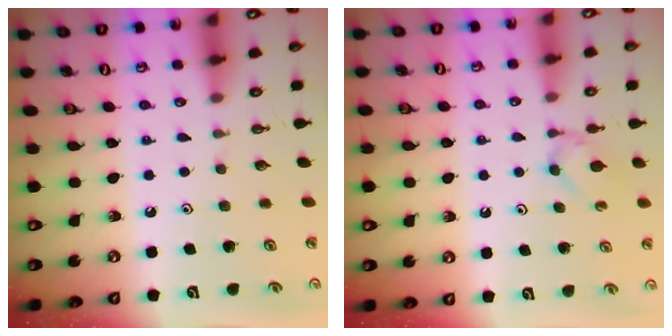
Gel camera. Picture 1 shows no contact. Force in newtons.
{"total": 3.0, "press": 2.9, "slide": 0.7}